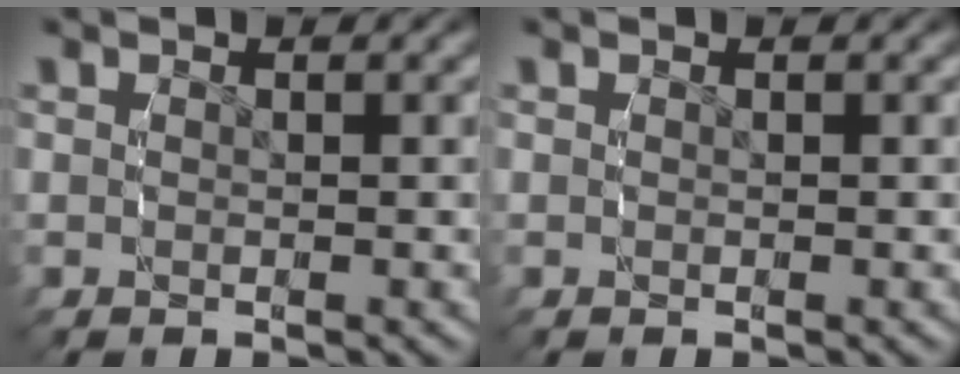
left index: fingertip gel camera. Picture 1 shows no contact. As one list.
[{"total": 0.0}]